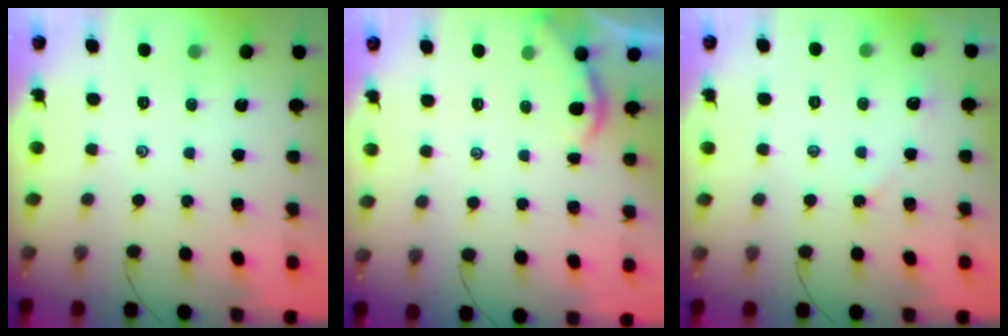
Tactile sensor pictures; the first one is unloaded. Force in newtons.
{"total": 1.3, "press": 1.3, "slide": 0.3}
{"total": 3.7, "press": 3.7, "slide": 0.4}